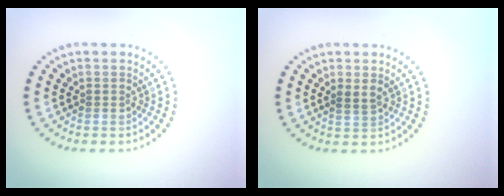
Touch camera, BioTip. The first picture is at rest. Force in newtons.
{"total": 1.2, "press": 1.1, "slide": 0.4}